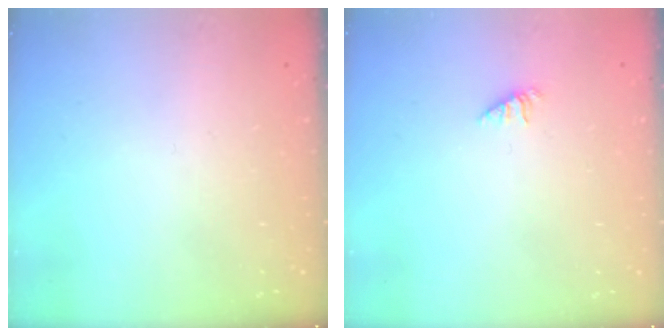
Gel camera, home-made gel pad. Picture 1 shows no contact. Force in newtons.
{"total": 0.0}